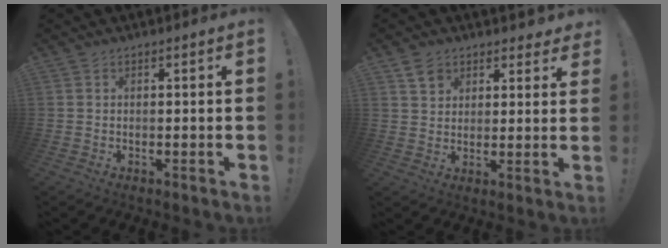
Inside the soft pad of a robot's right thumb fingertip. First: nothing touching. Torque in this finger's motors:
{"motor_torque": [0.42, 0.42, -0.24, 0.49, 0.00]}